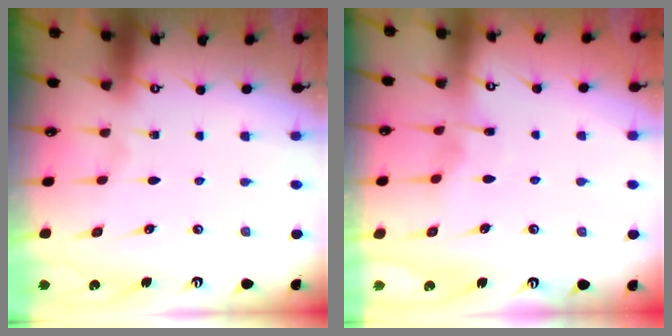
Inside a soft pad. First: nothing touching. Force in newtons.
{"total": 3.5, "press": 3.5, "slide": 0.5}